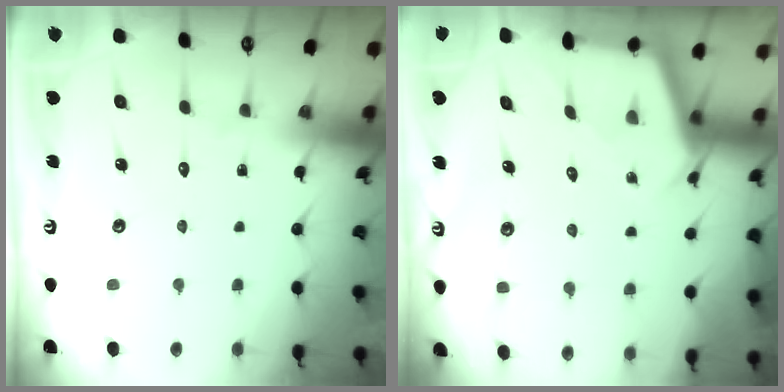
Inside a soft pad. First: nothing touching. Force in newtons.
{"total": 2.5, "press": 2.5, "slide": 0.3}